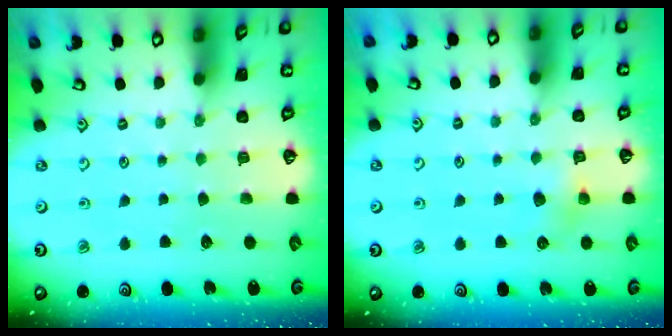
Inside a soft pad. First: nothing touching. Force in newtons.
{"total": 5.4, "press": 5.4, "slide": 0.6}